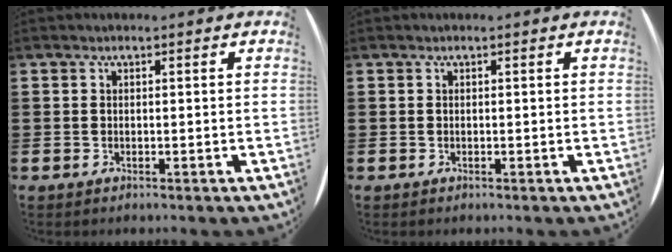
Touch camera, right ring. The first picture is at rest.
{"total": 0.0}